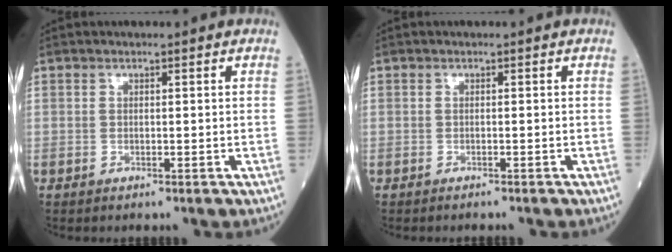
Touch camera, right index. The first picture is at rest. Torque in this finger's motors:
{"motor_torque": [0.08, -0.14, -0.05, 0.01]}